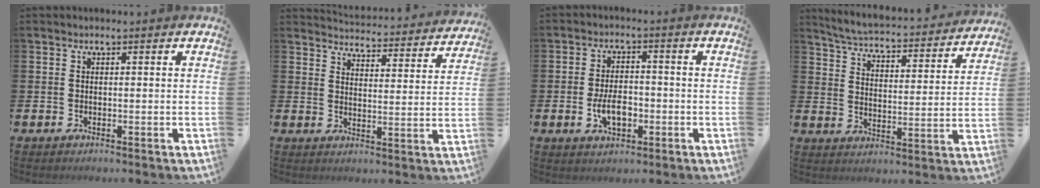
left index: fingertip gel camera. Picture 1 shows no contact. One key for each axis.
{"total": 4.1, "fx": 4.1, "fy": 0.3, "fz": 0.3, "tx": -0.018, "ty": -0.037, "tz": 0.066}
{"total": 4.8, "fx": -1.3, "fy": 2.6, "fz": 3.8, "tx": -0.059, "ty": 0.000, "tz": -0.027}
{"total": 4.9, "fx": 4.7, "fy": 0.5, "fz": 1.1, "tx": -0.045, "ty": -0.041, "tz": 0.074}